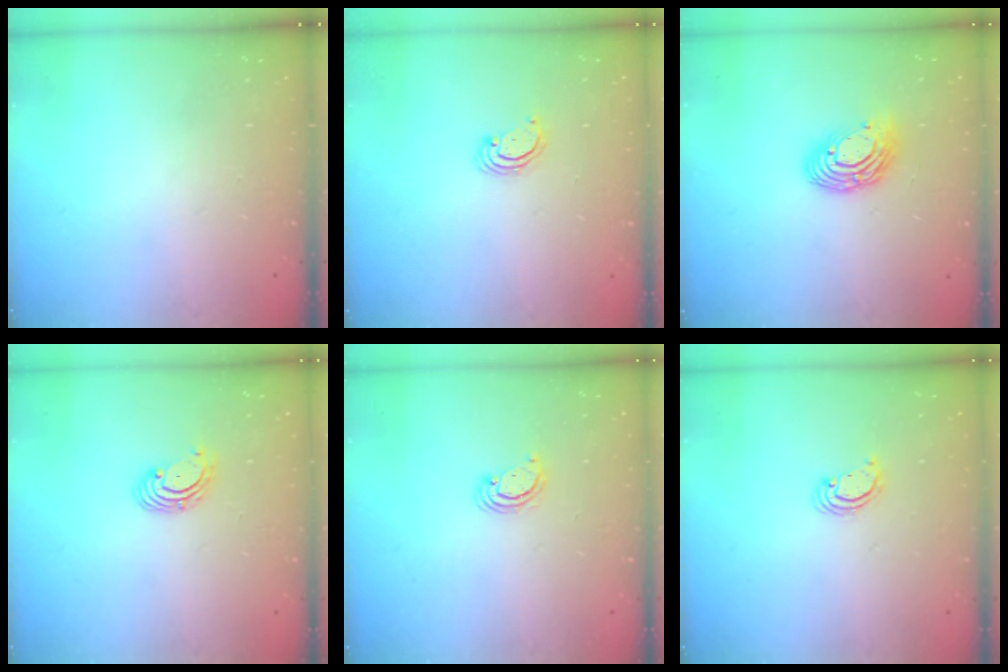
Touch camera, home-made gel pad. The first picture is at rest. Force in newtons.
{"total": 2.3, "press": 2.3, "slide": 0.2}
{"total": 11.0, "press": 10.9, "slide": 1.1}
{"total": 2.9, "press": 2.9, "slide": 0.3}
{"total": 3.2, "press": 3.1, "slide": 0.3}
{"total": 2.2, "press": 2.2, "slide": 0.2}